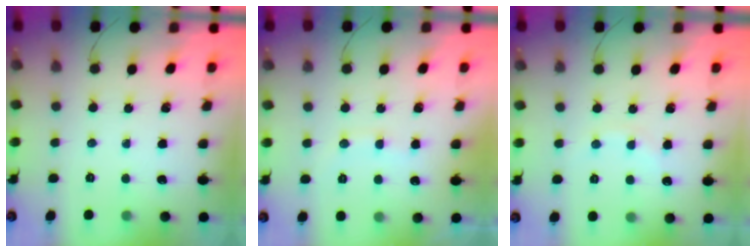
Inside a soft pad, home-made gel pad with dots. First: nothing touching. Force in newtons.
{"total": 6.7, "press": 6.6, "slide": 1.3}
{"total": 4.8, "press": 4.7, "slide": 1.1}